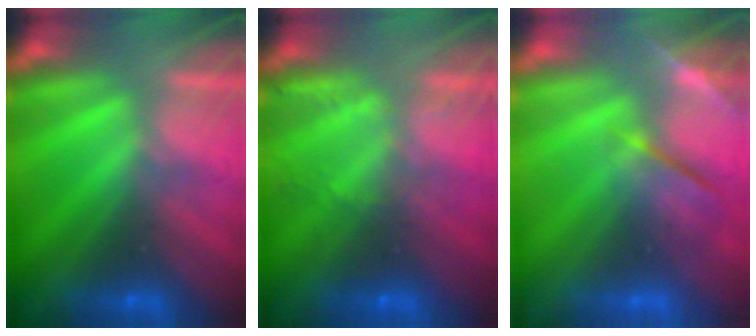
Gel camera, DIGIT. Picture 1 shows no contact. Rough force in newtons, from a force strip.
{"total": 2.2}
{"total": 4.3}